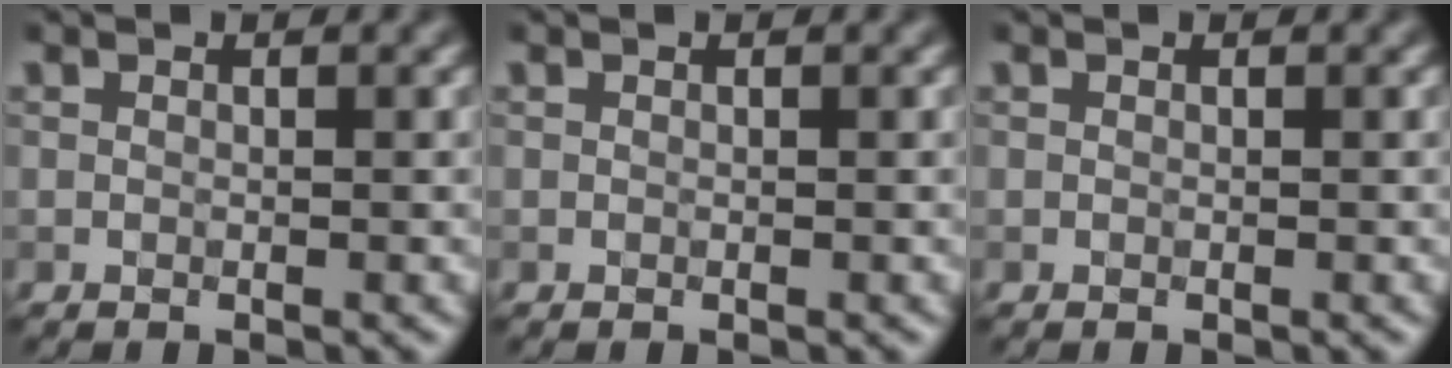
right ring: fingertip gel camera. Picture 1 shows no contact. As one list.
[{"total": 0.0}, {"total": 0.0}]